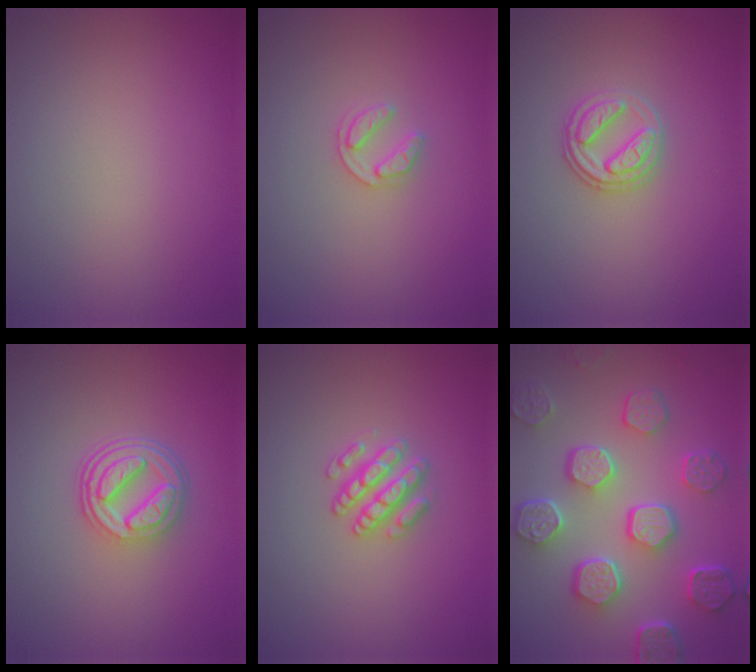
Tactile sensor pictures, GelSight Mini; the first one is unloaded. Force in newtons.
{"total": 1.8, "press": 1.8, "slide": 0.3}
{"total": 2.7, "press": 2.7, "slide": 0.5}
{"total": 4.9, "press": 3.7, "slide": 3.3}
{"total": 2.9, "press": 2.8, "slide": 0.5}
{"total": 8.0, "press": 6.1, "slide": 5.1}